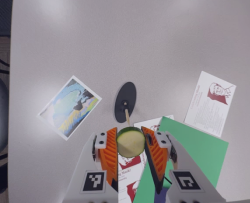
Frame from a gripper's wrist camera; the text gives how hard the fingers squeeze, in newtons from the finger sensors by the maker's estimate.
{"total": 13.9, "left": 14.1, "right": 13.6}